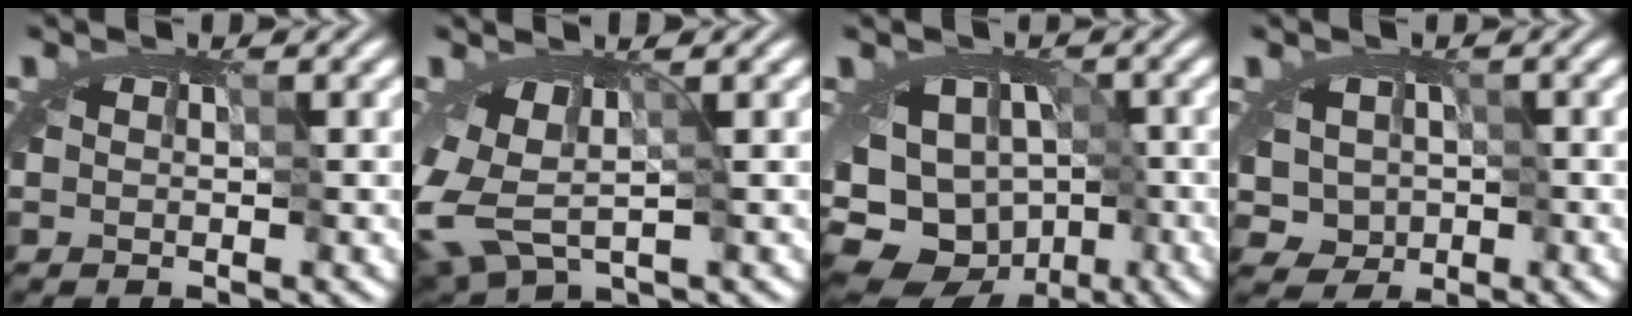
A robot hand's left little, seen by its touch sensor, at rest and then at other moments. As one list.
[{"total": 3.8, "force": [-0.9, 1.9, 3.1], "torque": [-0.060, -0.006, -0.014]}, {"total": 13.7, "force": [-5.2, 10.7, 6.8], "torque": [-0.098, -0.016, -0.079]}, {"total": 3.0, "force": [-0.7, 2.7, 1.0], "torque": [-0.005, 0.003, -0.007]}]